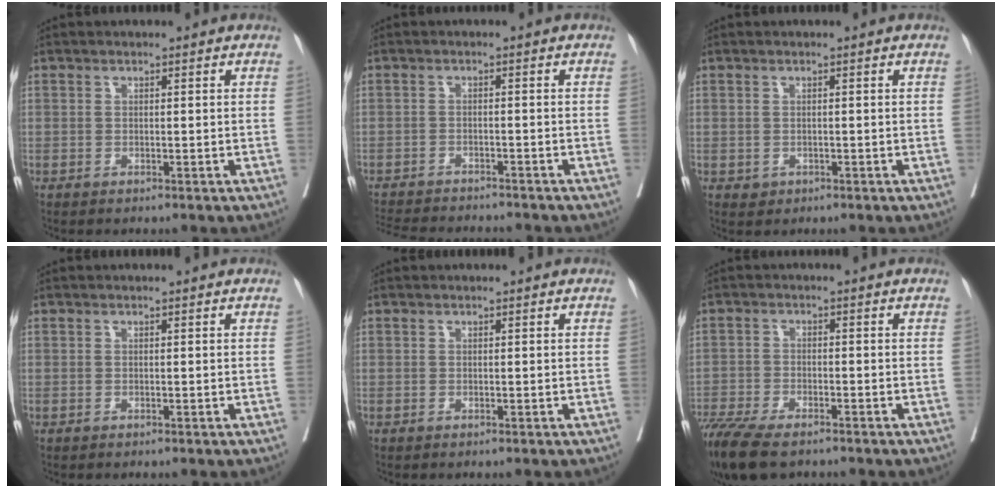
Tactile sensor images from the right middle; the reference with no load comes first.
{"total": 12.2, "force": [-11.3, 2.0, 4.2], "torque": [-0.081, -0.008, -0.157]}
{"total": 1.3, "force": [-0.4, 1.1, 0.5], "torque": [-0.009, 0.003, 0.002]}
{"total": 0.0}
{"total": 0.0}
{"total": 11.3, "force": [-8.8, 3.2, 6.3], "torque": [-0.119, -0.017, -0.147]}